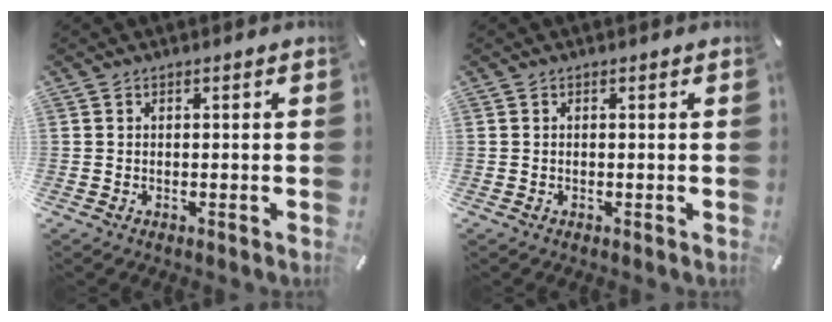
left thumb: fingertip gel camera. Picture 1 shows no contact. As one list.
[{"total": 0.0}]